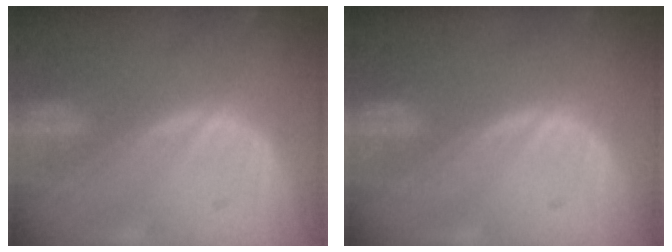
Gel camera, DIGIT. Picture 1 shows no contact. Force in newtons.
{"total": 0.0}